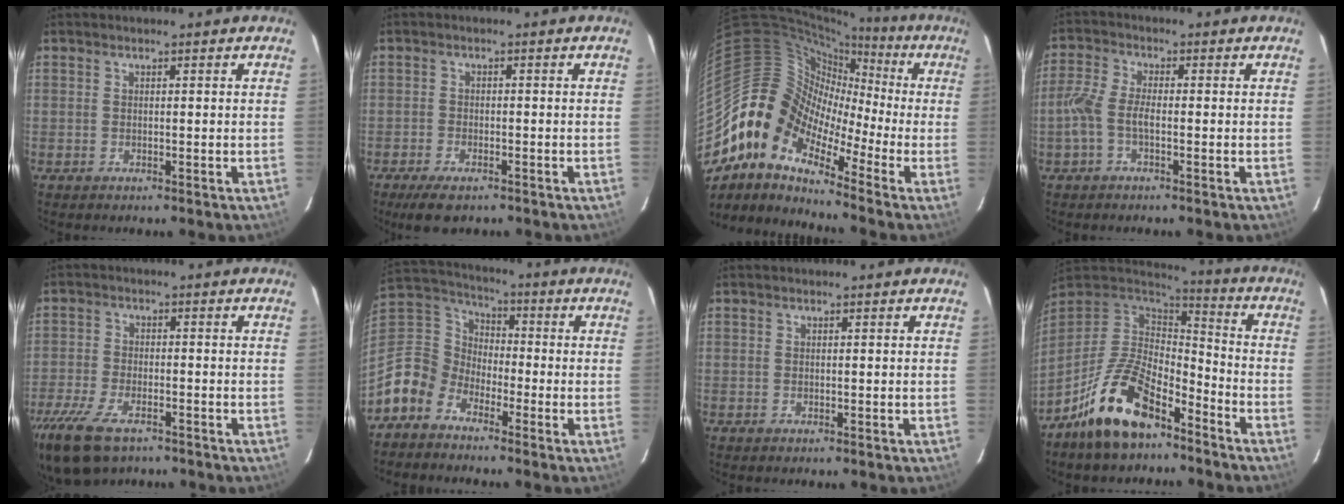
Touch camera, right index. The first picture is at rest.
{"total": 5.5, "force": [-4.1, 2.2, 3.1], "torque": [-0.078, -0.016, -0.069]}
{"total": 11.5, "force": [-6.0, 7.9, 5.8], "torque": [-0.092, 0.018, -0.146]}
{"total": 4.9, "force": [-1.5, 1.8, 4.3], "torque": [-0.103, 0.008, -0.033]}
{"total": 13.9, "force": [-9.4, 6.4, 8.1], "torque": [-0.204, -0.038, -0.172]}
{"total": 10.2, "force": [-6.8, 7.2, 2.5], "torque": [-0.079, 0.031, -0.156]}
{"total": 0.0}
{"total": 16.5, "force": [-11.0, 7.0, 10.1], "torque": [-0.208, 0.002, -0.200]}